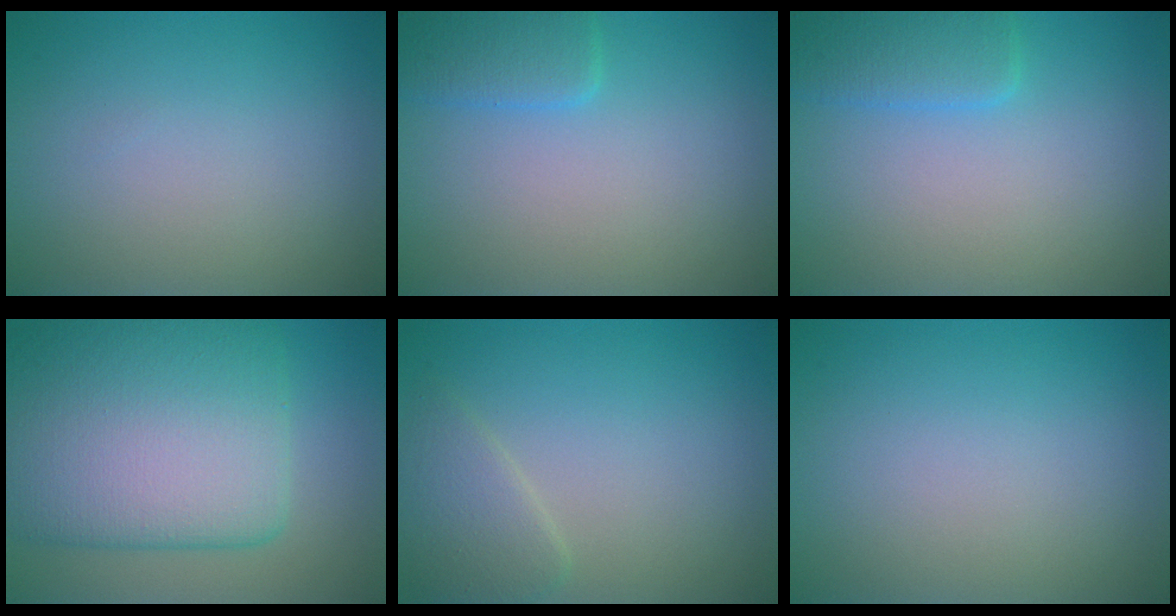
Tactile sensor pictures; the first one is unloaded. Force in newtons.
{"total": 2.7, "press": 2.7, "slide": 0.1}
{"total": 2.9, "press": 2.9, "slide": 0.1}
{"total": 11.9, "press": 11.9, "slide": 0.4}
{"total": 2.4, "press": 2.4, "slide": 0.2}
{"total": 0.0}